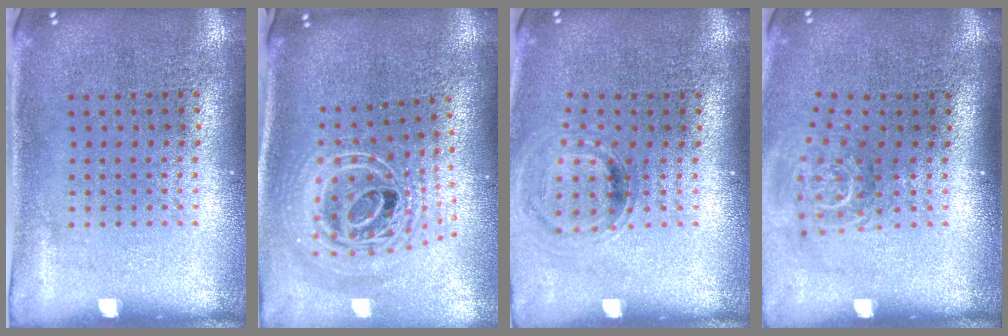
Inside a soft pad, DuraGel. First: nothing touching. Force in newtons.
{"total": 2.7, "press": 1.9, "slide": 1.8}
{"total": 0.9, "press": 0.8, "slide": 0.2}
{"total": 1.8, "press": 1.2, "slide": 1.3}